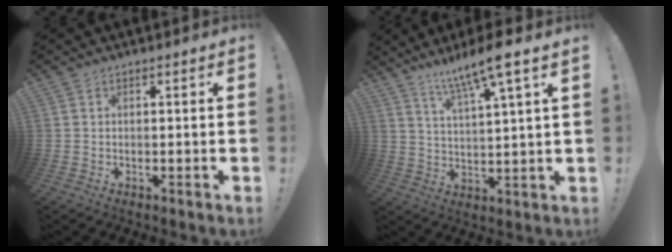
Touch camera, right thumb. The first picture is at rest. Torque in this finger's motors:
{"motor_torque": [-0.07, 0.12, 0.69, 0.91, 0.11]}